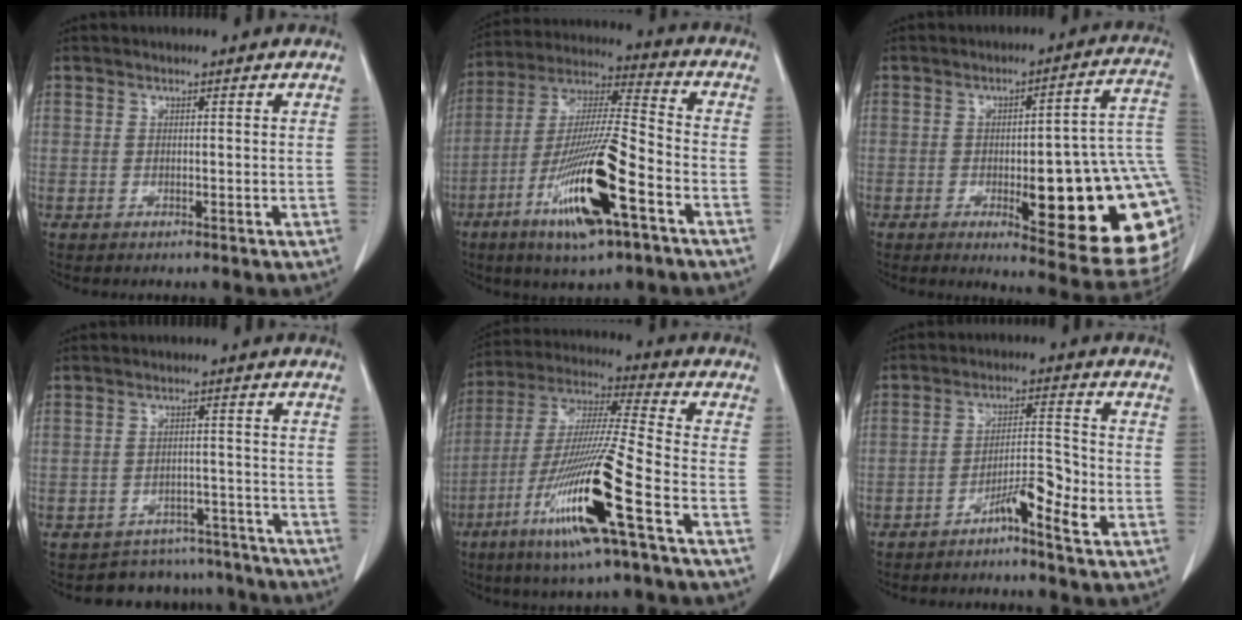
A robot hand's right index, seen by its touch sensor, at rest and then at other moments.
{"total": 18.0, "force": [-8.1, 2.1, 16.0], "torque": [-0.324, -0.023, -0.145]}
{"total": 23.3, "force": [-3.8, 4.6, 22.5], "torque": [-0.185, 0.009, -0.038]}
{"total": 9.7, "force": [-8.9, 3.8, -0.7], "torque": [0.026, 0.036, -0.104]}
{"total": 17.9, "force": [-7.8, -0.5, 16.1], "torque": [-0.340, -0.031, -0.151]}
{"total": 5.6, "force": [-3.3, 0.4, 4.6], "torque": [-0.075, 0.011, -0.058]}